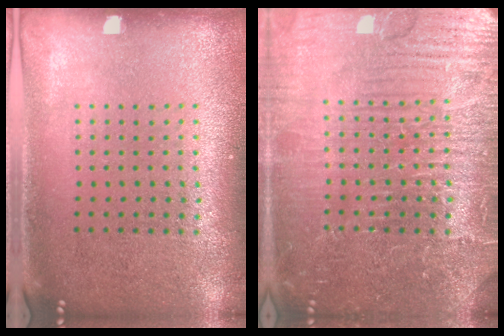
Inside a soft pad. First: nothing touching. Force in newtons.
{"total": 7.6, "press": 7.6, "slide": 0.9}